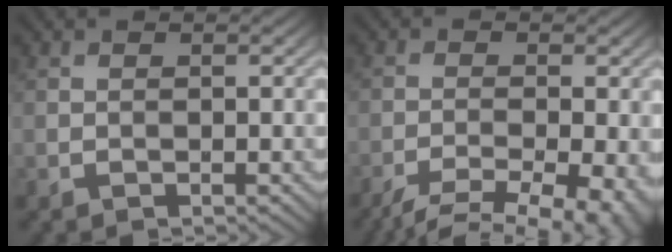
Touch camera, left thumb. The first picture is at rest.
{"total": 9.7, "force": [-6.7, 2.7, 6.5], "torque": [-0.119, -0.025, -0.091]}